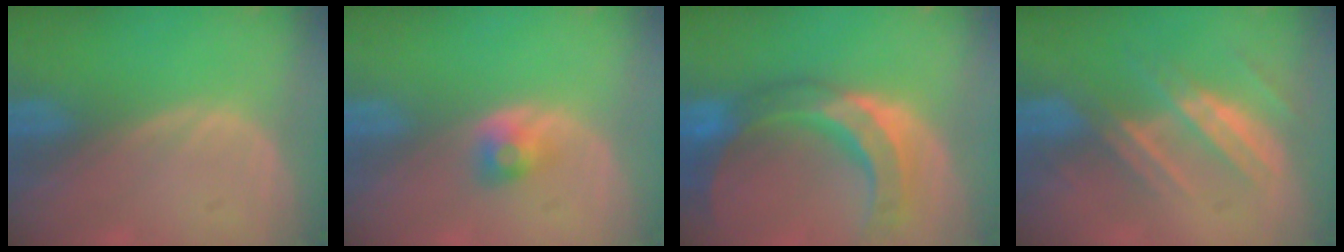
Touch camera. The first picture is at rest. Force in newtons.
{"total": 2.6, "press": 2.3, "slide": 1.2}
{"total": 11.2, "press": 9.6, "slide": 5.9}
{"total": 7.4, "press": 6.8, "slide": 2.8}